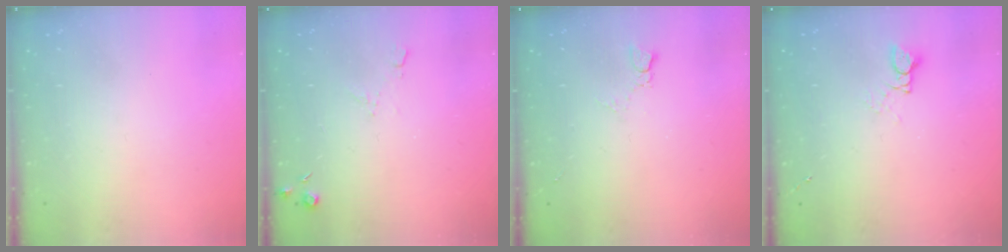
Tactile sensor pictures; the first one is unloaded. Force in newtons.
{"total": 6.5, "press": 6.4, "slide": 0.9}
{"total": 2.5, "press": 2.5, "slide": 0.4}
{"total": 2.4, "press": 2.4, "slide": 0.3}